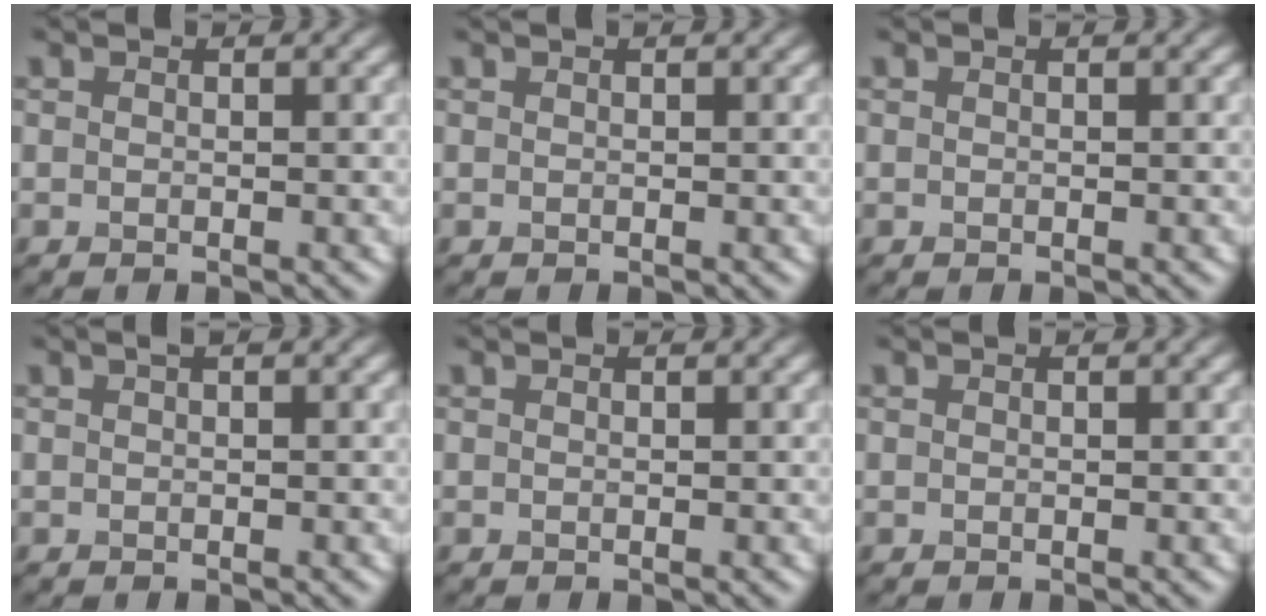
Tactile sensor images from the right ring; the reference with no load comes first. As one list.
[{"total": 0.0}, {"total": 0.0}, {"total": 0.6, "force": [0.3, 0.1, 0.5], "torque": [-0.010, 0.007, 0.005]}, {"total": 0.0}, {"total": 0.0}]